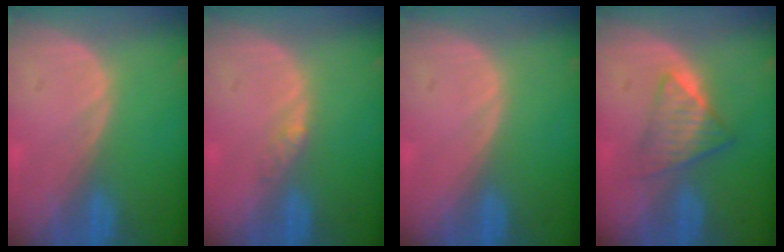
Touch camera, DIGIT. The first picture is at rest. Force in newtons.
{"total": 1.8, "press": 1.6, "slide": 1.0}
{"total": 0.0}
{"total": 6.1, "press": 5.2, "slide": 3.1}